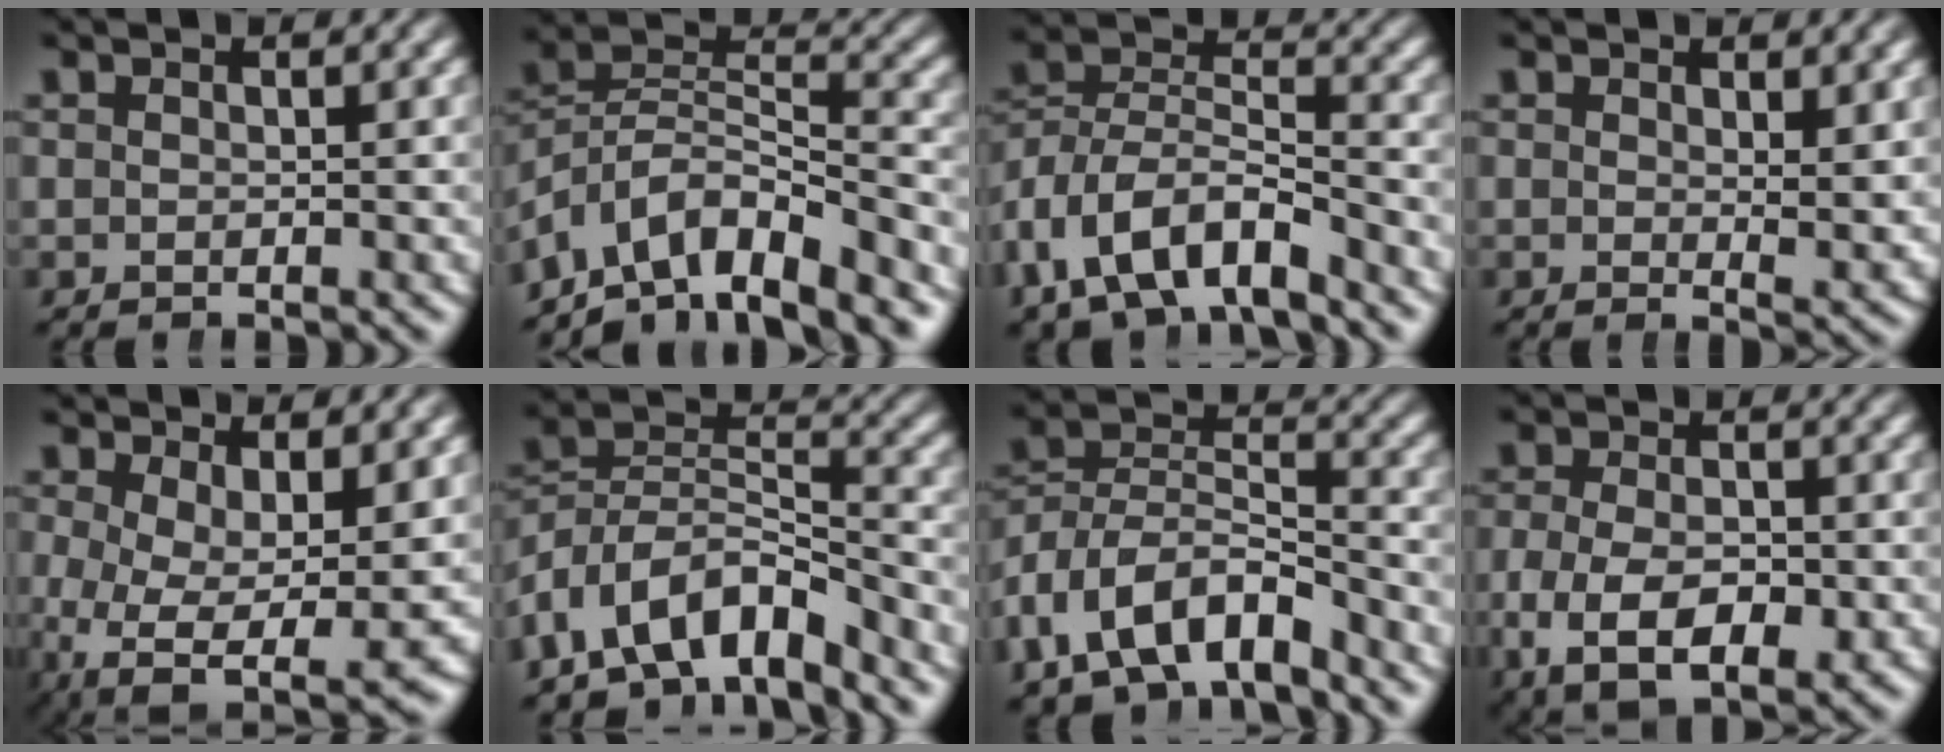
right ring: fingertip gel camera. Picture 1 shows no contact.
{"total": 12.4, "force": [-5.6, 8.7, 6.8], "torque": [-0.128, -0.035, -0.090]}
{"total": 9.4, "force": [-2.6, 7.6, 4.9], "torque": [-0.110, -0.022, -0.050]}
{"total": 1.5, "force": [0.9, 0.1, 1.2], "torque": [-0.011, -0.009, 0.015]}
{"total": 7.9, "force": [-2.8, 5.0, 5.5], "torque": [-0.124, -0.059, -0.023]}
{"total": 10.7, "force": [-4.3, 8.0, 5.6], "torque": [-0.117, -0.038, -0.069]}
{"total": 9.7, "force": [-3.6, 7.7, 4.7], "torque": [-0.102, -0.026, -0.063]}
{"total": 7.7, "force": [-2.5, 4.8, 5.4], "torque": [-0.099, -0.032, -0.024]}